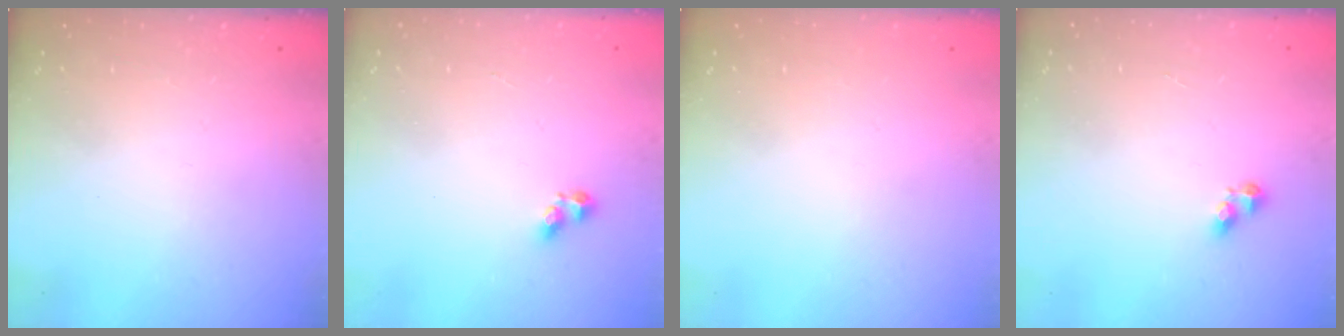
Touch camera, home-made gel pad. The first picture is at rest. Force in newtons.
{"total": 3.5, "press": 3.3, "slide": 1.2}
{"total": 0.0}
{"total": 3.5, "press": 3.5, "slide": 0.4}